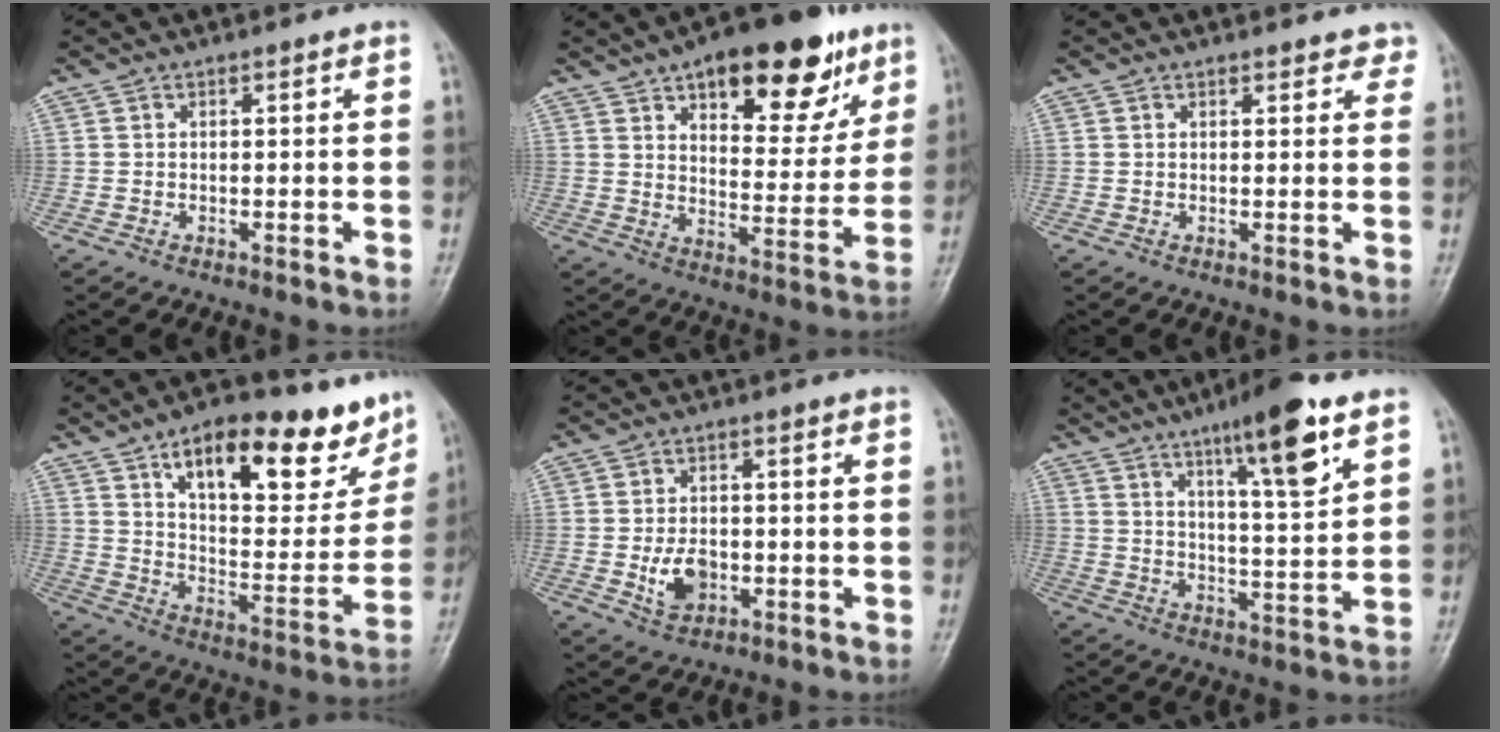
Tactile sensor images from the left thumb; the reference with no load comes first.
{"total": 21.1, "force": [12.0, 9.6, 14.4], "torque": [-0.147, -0.039, 0.175]}
{"total": 2.8, "force": [2.3, 1.3, 0.7], "torque": [0.022, -0.008, 0.016]}
{"total": 23.0, "force": [14.2, 9.6, 15.3], "torque": [-0.169, -0.044, 0.219]}
{"total": 6.0, "force": [-1.4, 4.2, 4.0], "torque": [-0.058, 0.001, -0.021]}
{"total": 13.7, "force": [7.9, 2.5, 10.9], "torque": [-0.159, -0.039, 0.125]}